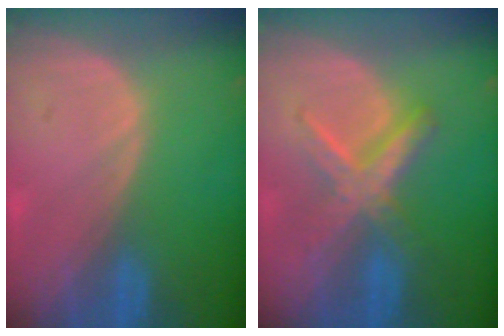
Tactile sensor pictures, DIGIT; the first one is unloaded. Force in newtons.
{"total": 5.9, "press": 5.9, "slide": 0.2}